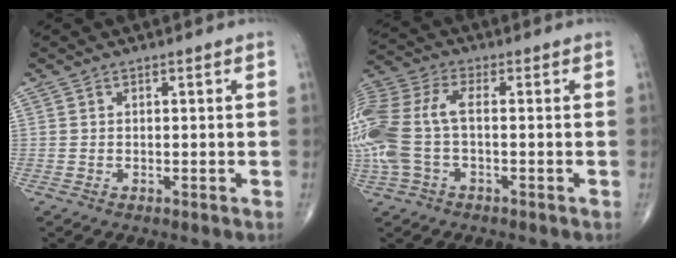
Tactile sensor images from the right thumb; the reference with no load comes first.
{"total": 15.0, "force": [-1.3, 7.8, 12.8], "torque": [-0.331, 0.022, -0.025]}